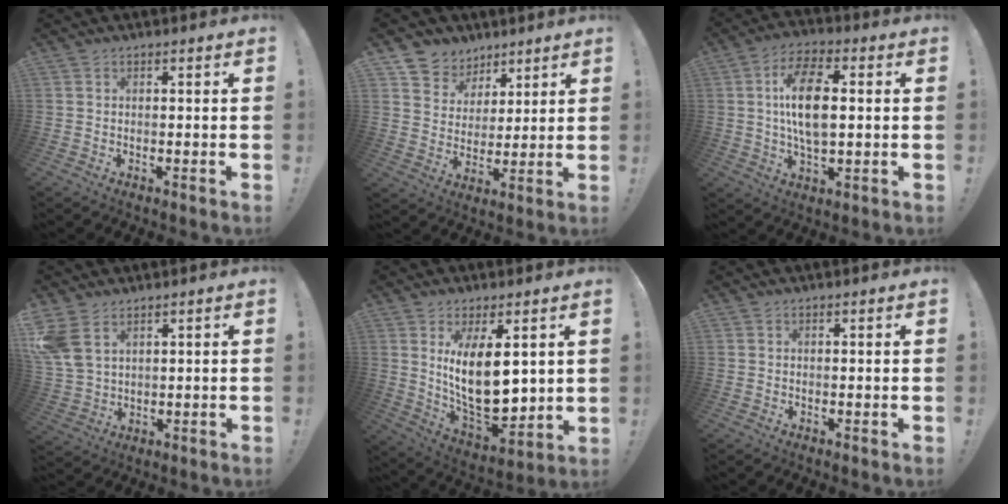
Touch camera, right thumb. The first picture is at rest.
{"total": 8.2, "force": [4.9, 6.5, 0.6], "torque": [-0.011, -0.044, 0.100]}
{"total": 13.4, "force": [1.7, 6.7, 11.5], "torque": [-0.196, 0.002, 0.028]}
{"total": 8.1, "force": [4.5, 4.8, 4.7], "torque": [-0.093, -0.011, 0.093]}
{"total": 16.8, "force": [4.5, 7.3, 14.4], "torque": [-0.260, -0.052, 0.073]}
{"total": 0.6, "force": [0.3, -0.1, 0.5], "torque": [-0.002, -0.003, 0.004]}